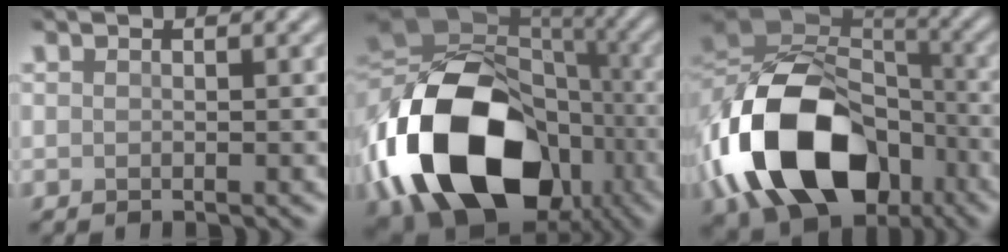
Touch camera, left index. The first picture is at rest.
{"total": 20.4, "force": [-7.4, 14.0, 12.8], "torque": [-0.274, -0.042, -0.120]}
{"total": 16.5, "force": [-6.0, 11.0, 10.7], "torque": [-0.210, -0.013, -0.112]}